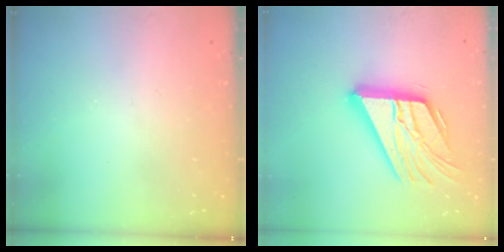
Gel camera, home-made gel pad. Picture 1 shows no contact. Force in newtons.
{"total": 21.7, "press": 21.6, "slide": 1.9}